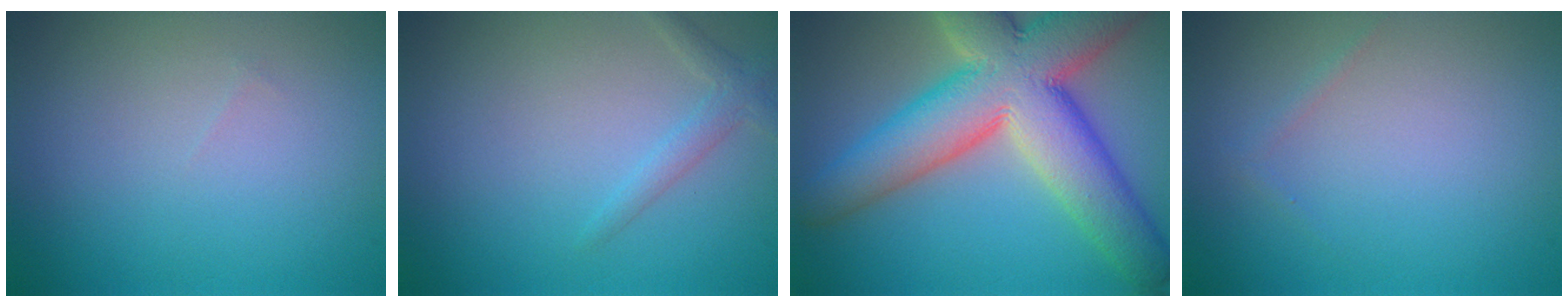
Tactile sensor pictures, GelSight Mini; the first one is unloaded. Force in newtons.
{"total": 1.5, "press": 1.5, "slide": 0.1}
{"total": 12.3, "press": 12.3, "slide": 1.0}
{"total": 0.5, "press": 0.5, "slide": 0.0}